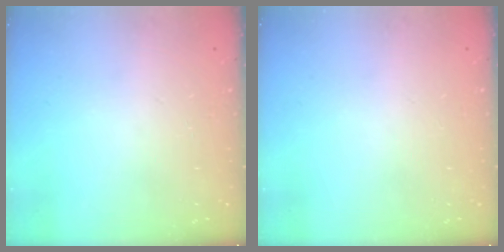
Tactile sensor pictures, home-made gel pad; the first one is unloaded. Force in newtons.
{"total": 0.0}